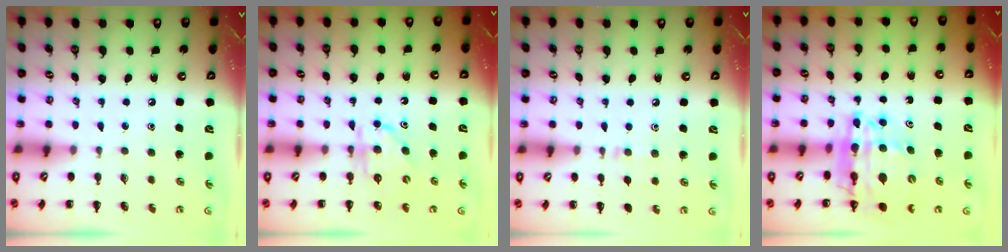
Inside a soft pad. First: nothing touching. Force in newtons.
{"total": 6.1, "press": 6.1, "slide": 0.5}
{"total": 4.8, "press": 4.5, "slide": 1.5}
{"total": 16.8, "press": 16.2, "slide": 4.5}